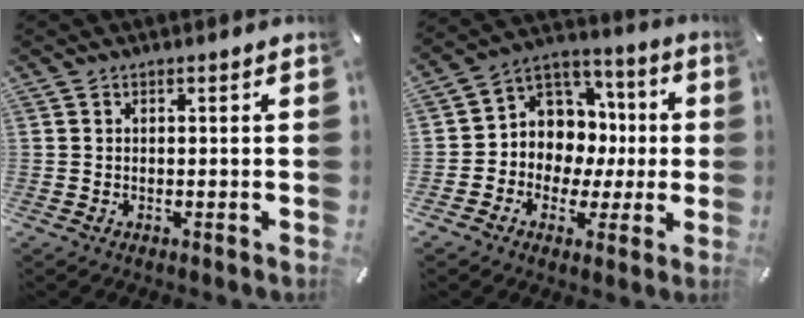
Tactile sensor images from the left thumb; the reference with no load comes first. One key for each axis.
{"total": 9.9, "fx": -0.7, "fy": 9.7, "fz": 1.6, "tx": -0.035, "ty": -0.011, "tz": 0.001}